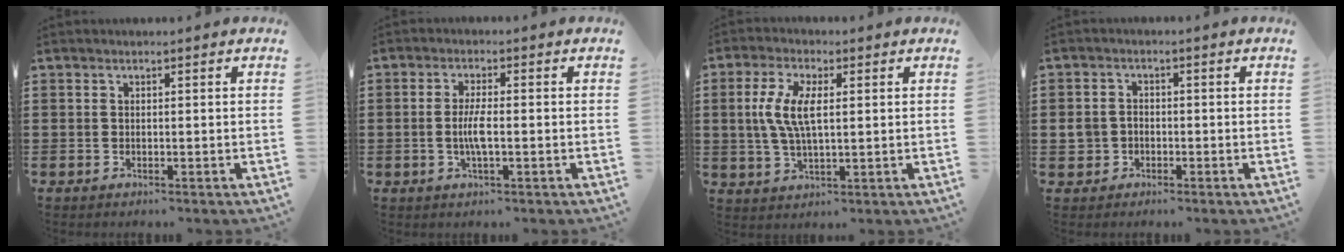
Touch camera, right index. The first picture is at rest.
{"total": 4.0, "force": [-0.6, 0.9, 3.9], "torque": [-0.091, -0.008, -0.019]}
{"total": 6.9, "force": [1.1, 2.8, 6.2], "torque": [-0.145, 0.002, 0.011]}
{"total": 2.7, "force": [-0.9, 2.3, 0.9], "torque": [-0.032, -0.001, -0.021]}